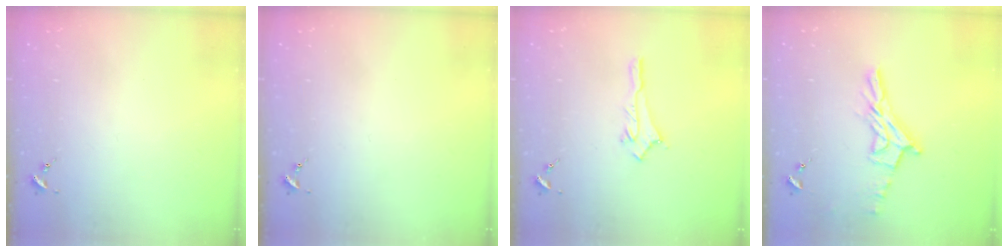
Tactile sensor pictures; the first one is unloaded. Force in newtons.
{"total": 0.0}
{"total": 5.3, "press": 5.3, "slide": 0.4}
{"total": 12.0, "press": 12.0, "slide": 1.0}